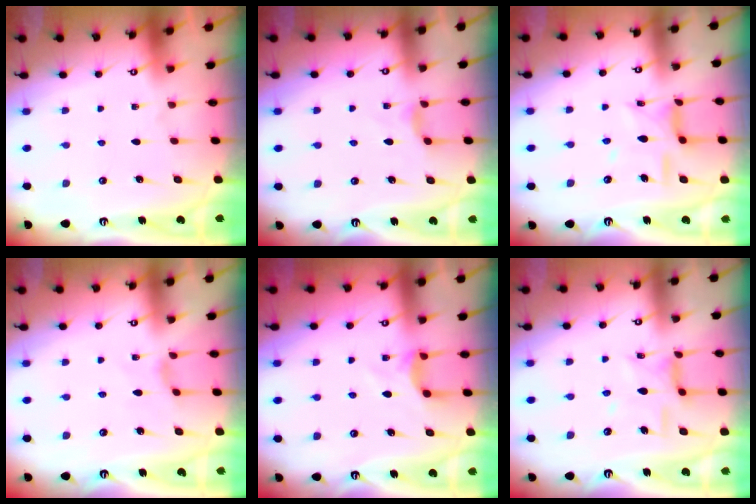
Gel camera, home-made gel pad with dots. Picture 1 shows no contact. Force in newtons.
{"total": 3.5, "press": 3.5, "slide": 0.6}
{"total": 10.6, "press": 10.6, "slide": 0.7}
{"total": 1.7, "press": 1.6, "slide": 0.4}
{"total": 3.9, "press": 3.9, "slide": 0.6}
{"total": 9.9, "press": 9.8, "slide": 0.7}